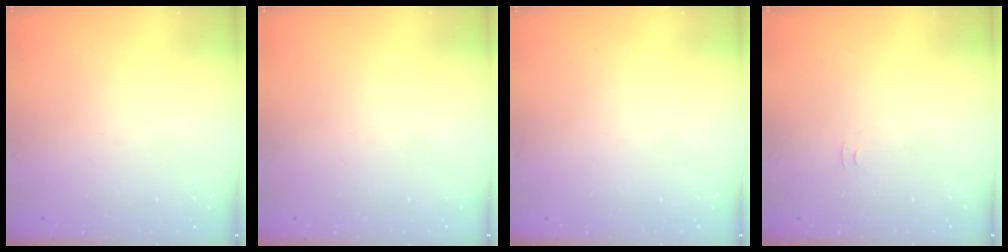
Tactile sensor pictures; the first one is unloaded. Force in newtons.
{"total": 1.7, "press": 1.6, "slide": 0.1}
{"total": 0.0}
{"total": 3.7, "press": 3.7, "slide": 0.4}